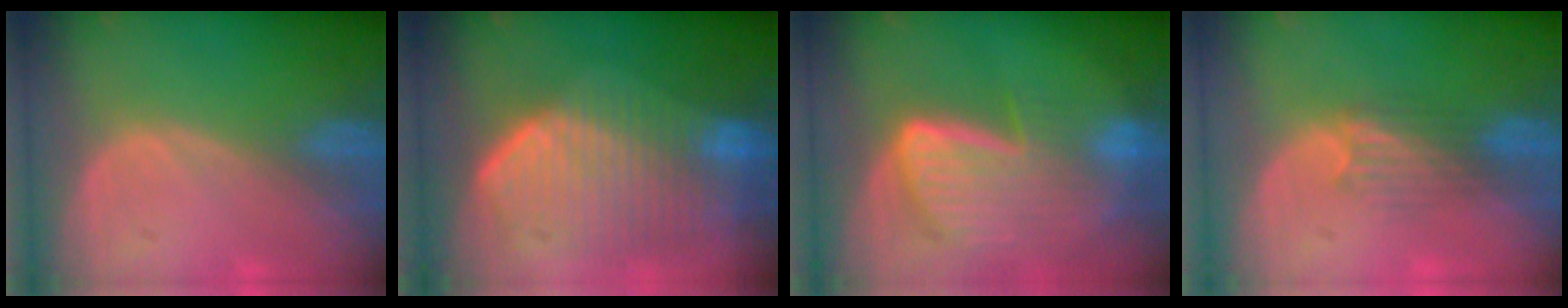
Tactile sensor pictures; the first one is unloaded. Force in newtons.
{"total": 10.9, "press": 9.5, "slide": 5.3}
{"total": 9.3, "press": 8.1, "slide": 4.6}
{"total": 3.2, "press": 3.0, "slide": 1.2}